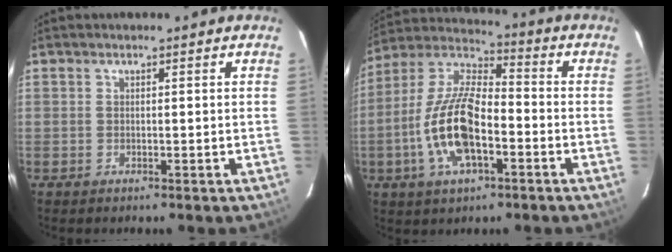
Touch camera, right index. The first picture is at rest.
{"total": 15.0, "force": [-4.5, 7.2, 12.3], "torque": [-0.253, 0.010, -0.082]}